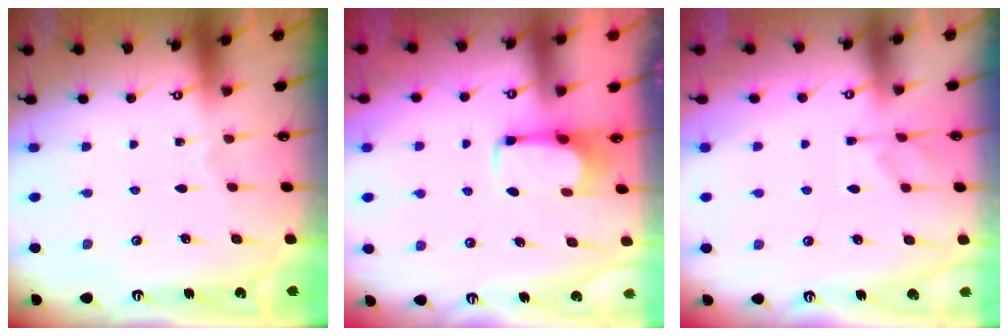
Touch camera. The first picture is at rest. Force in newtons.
{"total": 2.8, "press": 2.8, "slide": 0.5}
{"total": 4.1, "press": 3.9, "slide": 1.1}